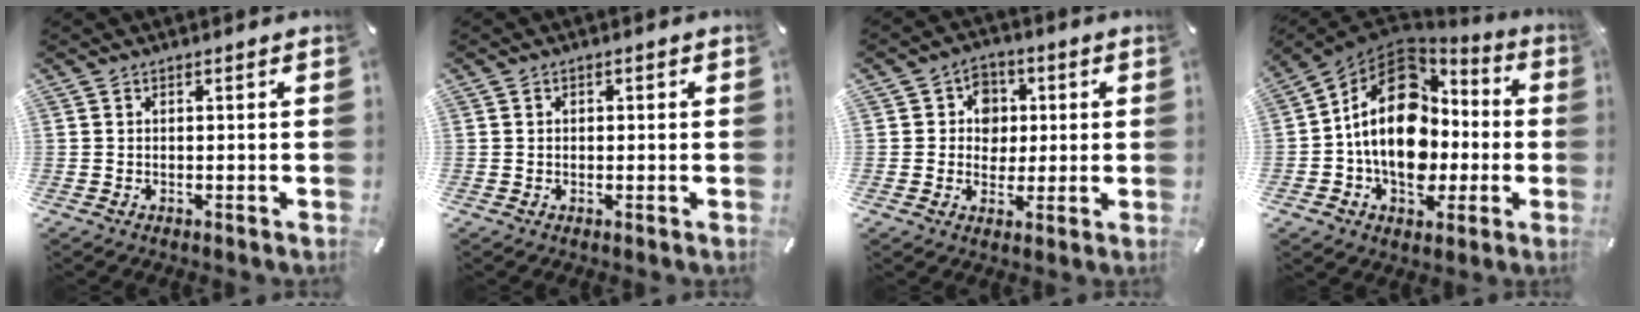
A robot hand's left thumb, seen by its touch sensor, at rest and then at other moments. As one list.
[{"total": 0.9, "force": [0.0, 0.8, 0.4], "torque": [-0.009, 0.005, -0.003]}, {"total": 7.4, "force": [0.9, 7.0, 2.4], "torque": [-0.027, 0.003, 0.013]}, {"total": 20.4, "force": [-0.4, 15.2, 13.5], "torque": [-0.239, 0.005, 0.000]}]